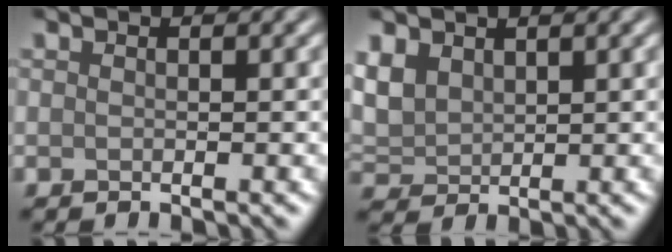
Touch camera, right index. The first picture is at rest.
{"total": 3.7, "force": [1.8, 2.5, 2.0], "torque": [-0.055, 0.004, 0.035]}